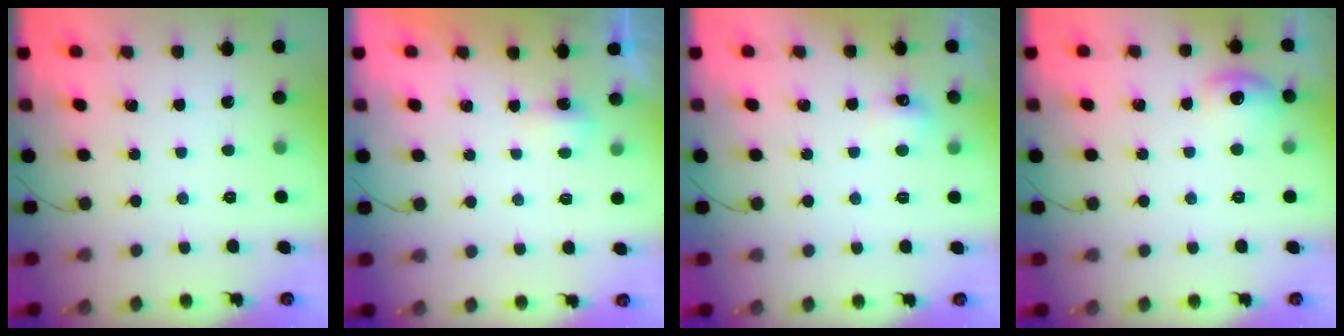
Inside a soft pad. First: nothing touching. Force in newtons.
{"total": 2.9, "press": 2.8, "slide": 0.6}
{"total": 5.1, "press": 4.9, "slide": 1.1}
{"total": 7.4, "press": 7.3, "slide": 1.6}